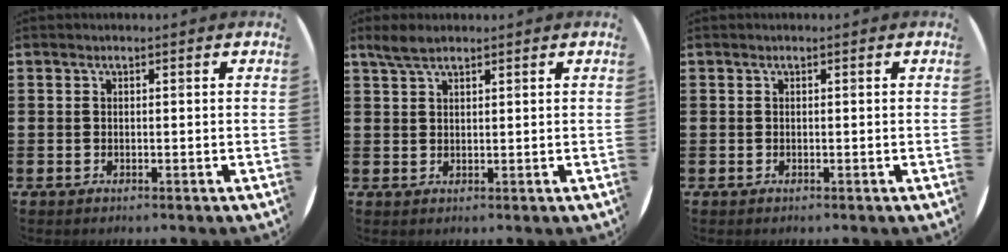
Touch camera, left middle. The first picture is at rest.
{"total": 2.9, "force": [2.3, 0.8, 1.5], "torque": [-0.035, 0.005, 0.042]}
{"total": 0.0}